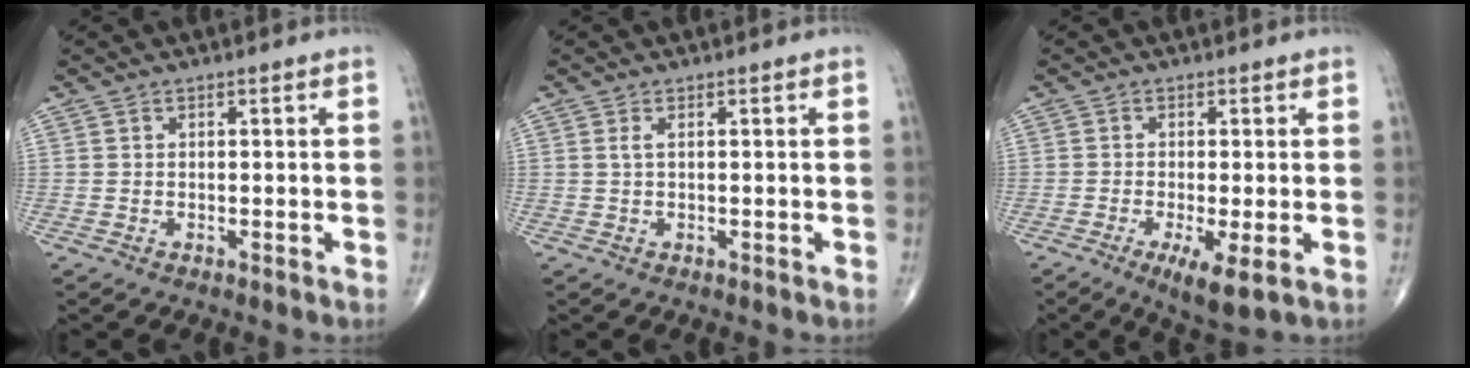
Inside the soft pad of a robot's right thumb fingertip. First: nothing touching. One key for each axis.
{"total": 0.9, "fx": 0.3, "fy": 0.2, "fz": 0.9, "tx": -0.028, "ty": 0.006, "tz": 0.008}
{"total": 6.2, "fx": -2.1, "fy": 1.4, "fz": 5.7, "tx": -0.102, "ty": -0.017, "tz": -0.035}